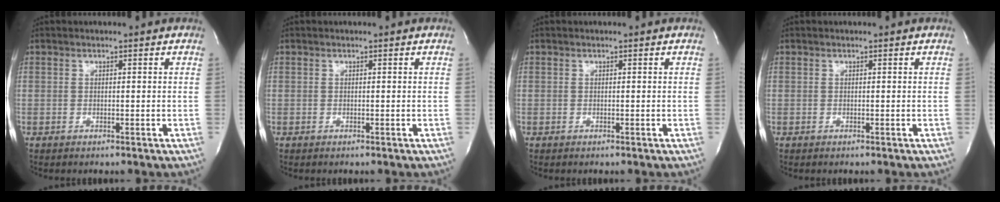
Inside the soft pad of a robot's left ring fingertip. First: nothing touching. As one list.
[{"total": 0.0}, {"total": 0.0}, {"total": 0.0}]